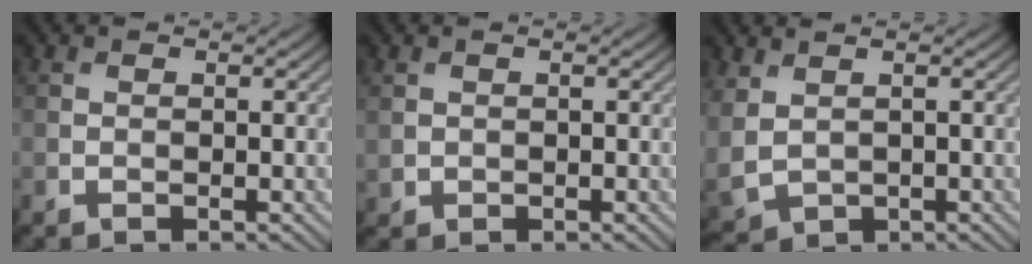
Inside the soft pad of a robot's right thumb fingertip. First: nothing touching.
{"total": 0.9, "force": [0.4, 0.8, 0.2], "torque": [-0.008, -0.006, 0.012]}
{"total": 4.1, "force": [1.2, 2.8, 2.7], "torque": [-0.090, -0.010, 0.035]}